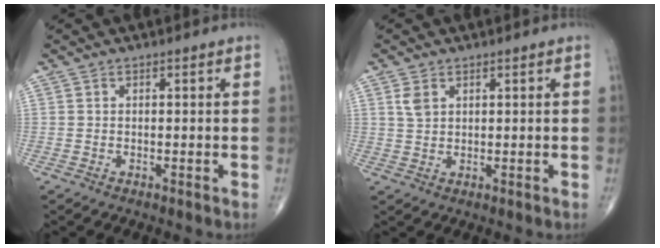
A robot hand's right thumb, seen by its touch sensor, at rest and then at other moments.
{"total": 2.6, "force": [1.2, 1.7, 1.6], "torque": [-0.027, -0.002, 0.030]}